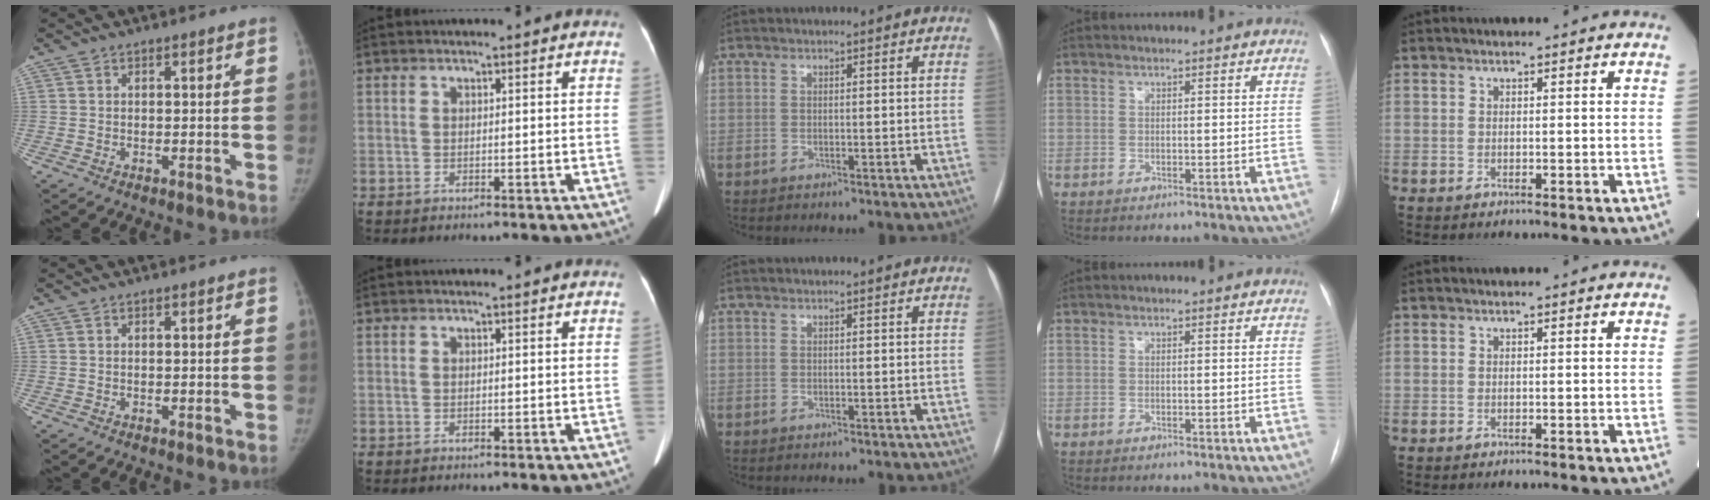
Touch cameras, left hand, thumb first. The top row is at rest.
{}